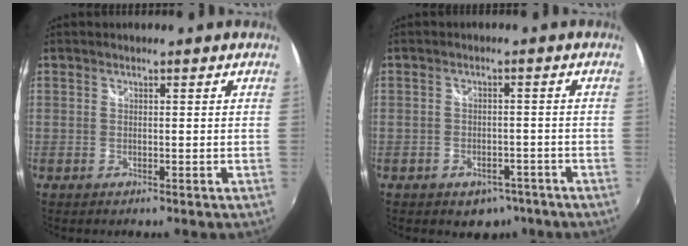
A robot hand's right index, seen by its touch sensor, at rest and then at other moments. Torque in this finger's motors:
{"motor_torque": [0.20, -0.24, 0.11, 0.00]}